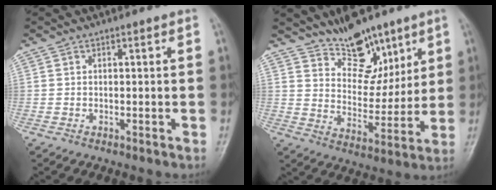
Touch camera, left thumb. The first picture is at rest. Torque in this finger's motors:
{"motor_torque": [0.28, 0.23, -0.09, -0.26, 0.08]}